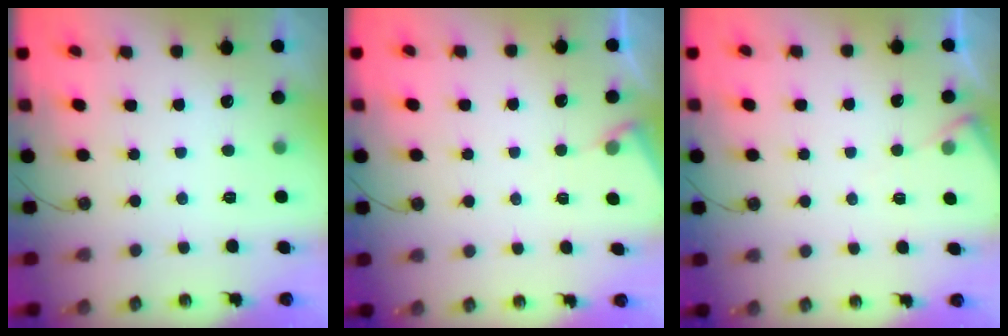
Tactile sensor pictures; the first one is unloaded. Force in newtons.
{"total": 3.8, "press": 3.7, "slide": 0.6}
{"total": 3.9, "press": 3.9, "slide": 0.6}